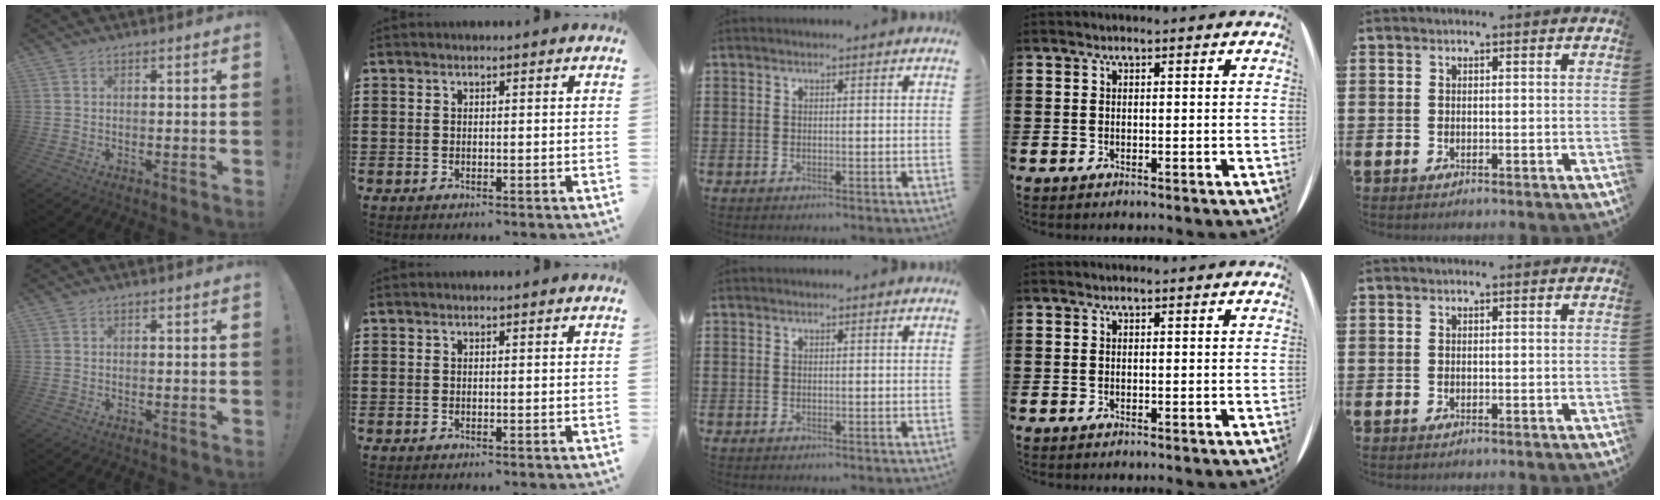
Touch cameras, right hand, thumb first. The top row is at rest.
{}